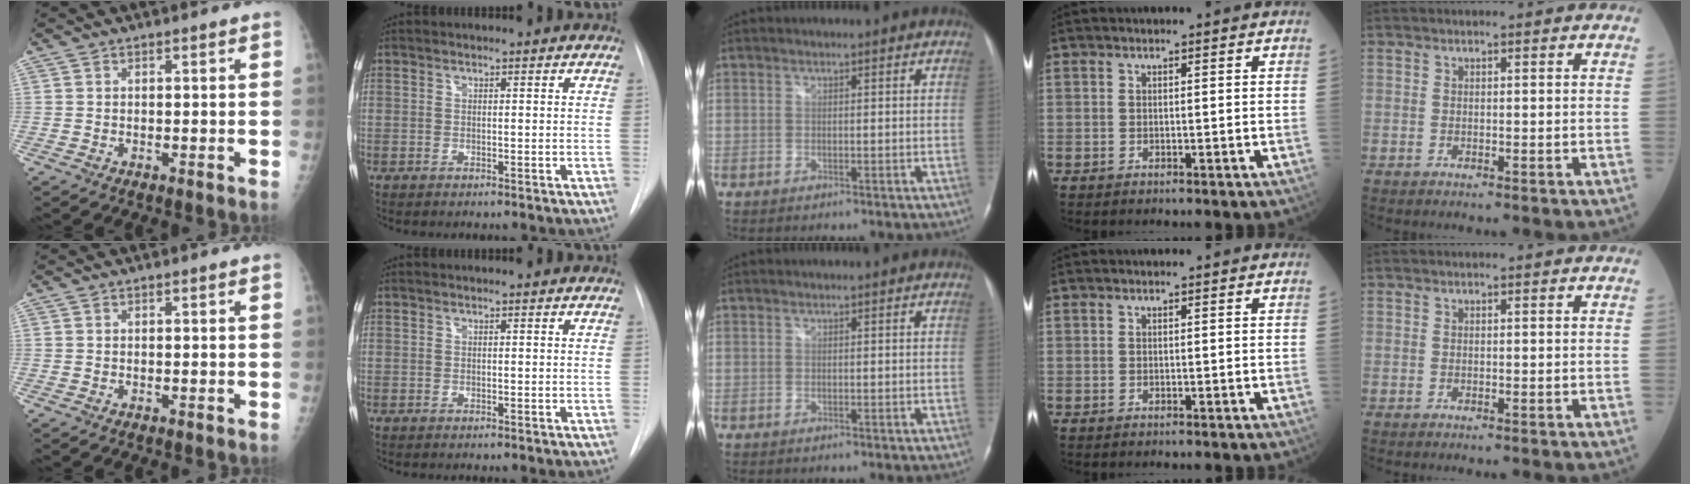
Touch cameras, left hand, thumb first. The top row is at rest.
{}